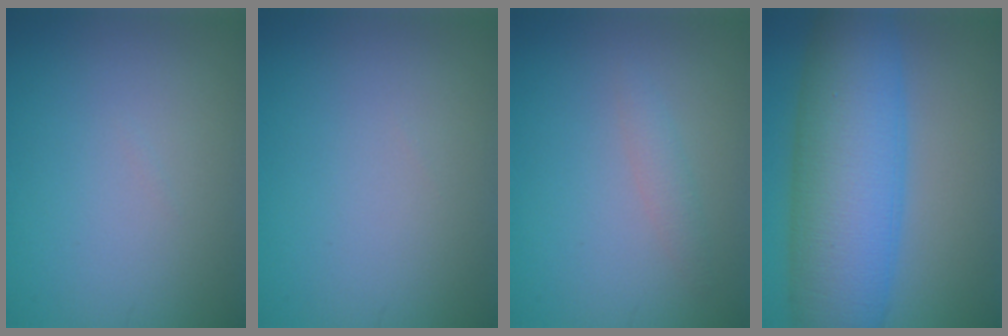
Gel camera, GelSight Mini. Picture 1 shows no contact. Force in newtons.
{"total": 0.0}
{"total": 1.3, "press": 1.3, "slide": 0.0}
{"total": 12.2, "press": 12.2, "slide": 0.1}